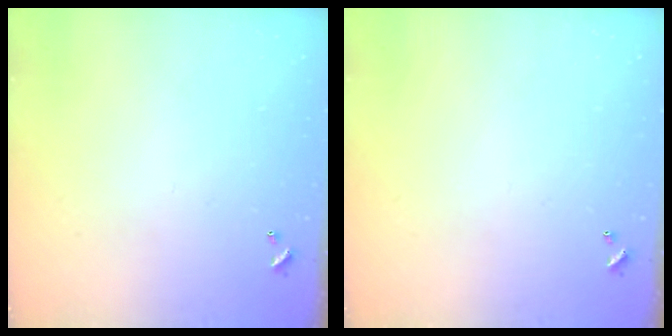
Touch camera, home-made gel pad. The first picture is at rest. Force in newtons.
{"total": 0.0}